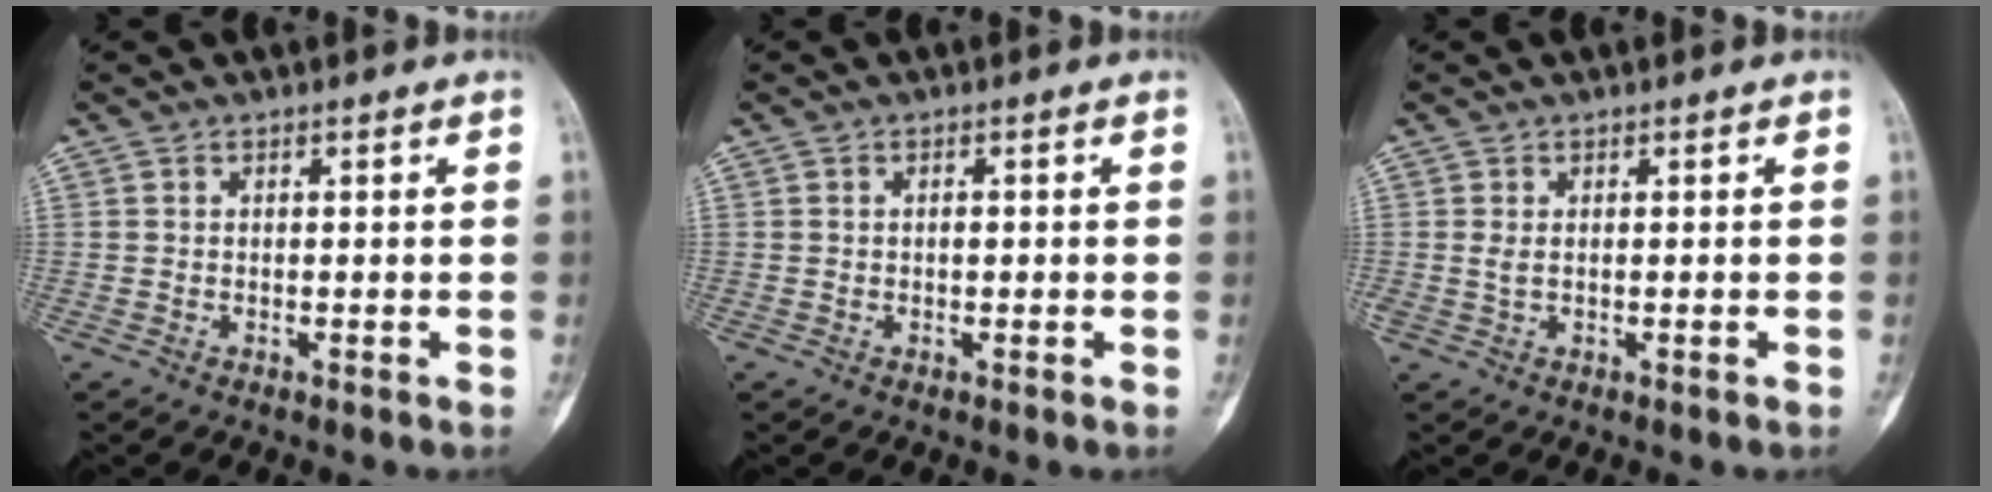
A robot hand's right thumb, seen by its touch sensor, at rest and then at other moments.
{"total": 0.8, "force": [0.0, 0.5, 0.6], "torque": [-0.011, 0.001, -0.001]}
{"total": 1.5, "force": [0.1, 0.5, 1.4], "torque": [-0.034, 0.002, 0.008]}